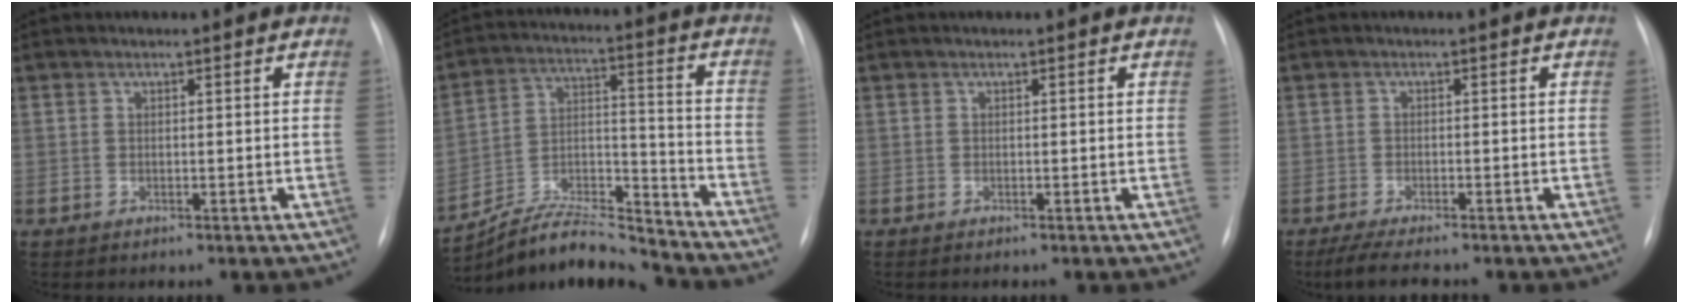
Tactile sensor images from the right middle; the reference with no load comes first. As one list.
[{"total": 12.5, "force": [-12.2, 0.7, 2.6], "torque": [-0.040, 0.031, -0.226]}, {"total": 0.0}, {"total": 6.0, "force": [-4.8, 0.7, 3.4], "torque": [-0.056, -0.015, -0.073]}]